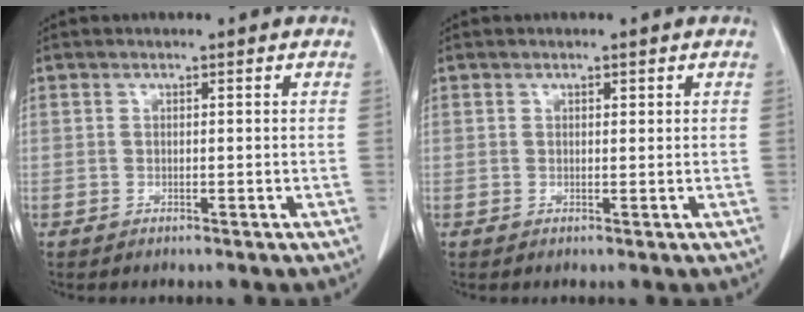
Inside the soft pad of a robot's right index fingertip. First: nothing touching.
{"total": 0.5, "force": [0.4, 0.2, 0.3], "torque": [-0.005, -0.003, 0.006]}